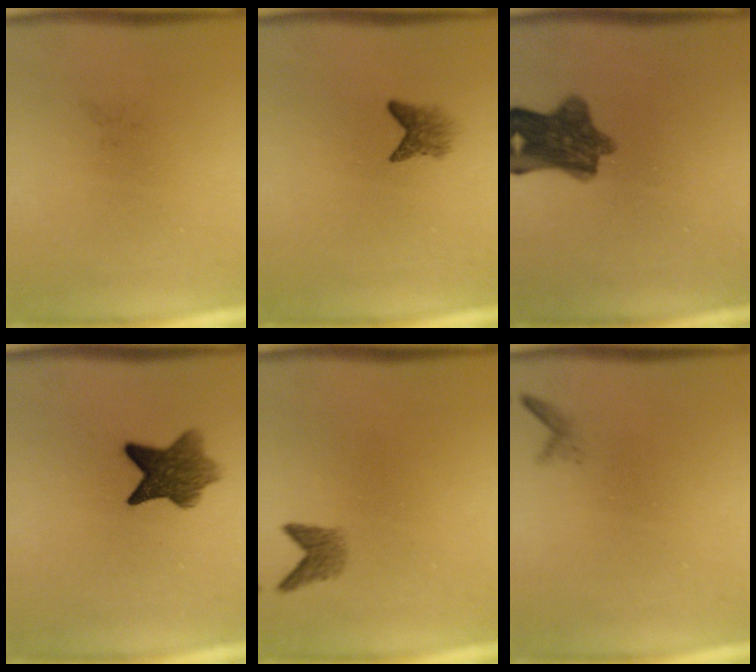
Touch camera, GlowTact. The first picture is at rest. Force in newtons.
{"total": 2.3}
{"total": 8.6}
{"total": 7.1}
{"total": 2.0}
{"total": 0.6}